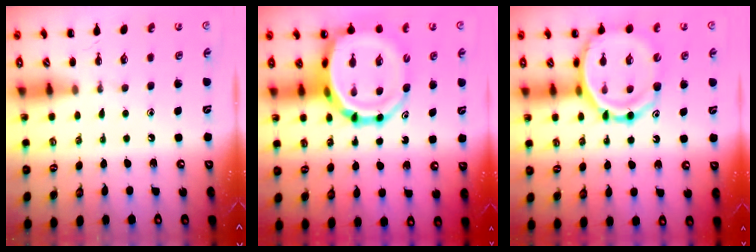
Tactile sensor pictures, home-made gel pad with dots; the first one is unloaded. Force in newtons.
{"total": 17.0, "press": 16.4, "slide": 4.5}
{"total": 17.0, "press": 16.6, "slide": 3.6}